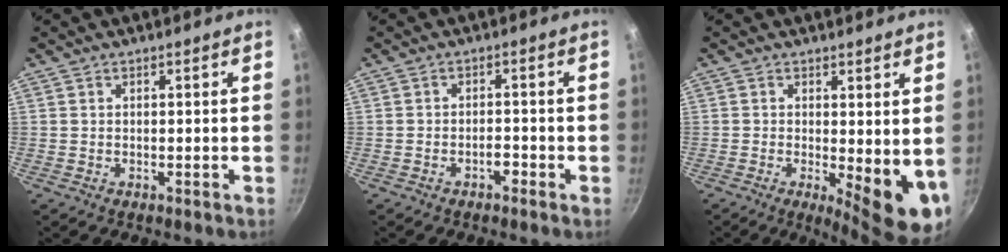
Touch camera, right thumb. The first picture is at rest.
{"total": 1.9, "force": [-1.3, 0.9, 1.1], "torque": [-0.010, 0.017, -0.020]}
{"total": 9.7, "force": [-0.5, 3.5, 9.0], "torque": [-0.101, -0.016, 0.000]}